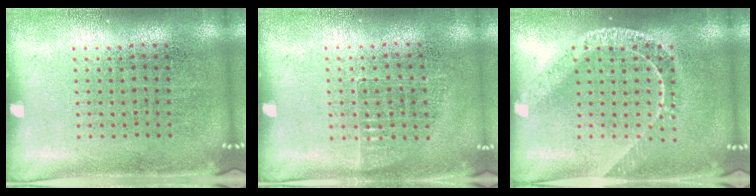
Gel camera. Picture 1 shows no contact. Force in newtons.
{"total": 0.7, "press": 0.7, "slide": 0.1}
{"total": 1.7, "press": 1.4, "slide": 1.0}